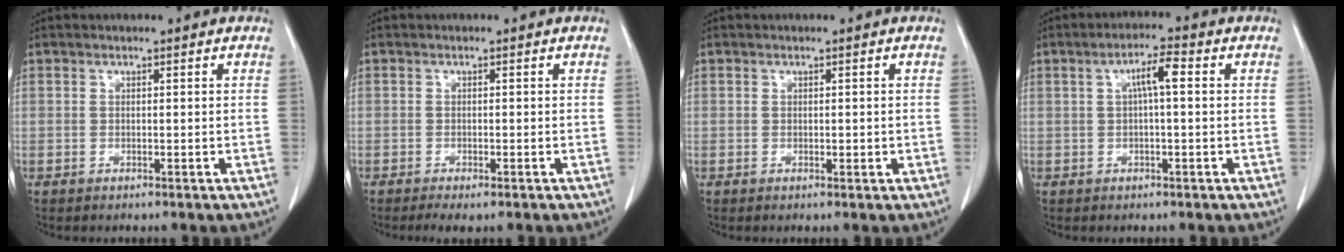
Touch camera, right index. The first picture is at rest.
{"total": 2.4, "force": [-1.7, 0.6, 1.6], "torque": [-0.026, -0.008, -0.025]}
{"total": 0.8, "force": [-0.1, 0.4, 0.7], "torque": [-0.010, -0.001, 0.001]}
{"total": 4.1, "force": [0.7, 0.5, 4.0], "torque": [-0.071, 0.012, 0.011]}